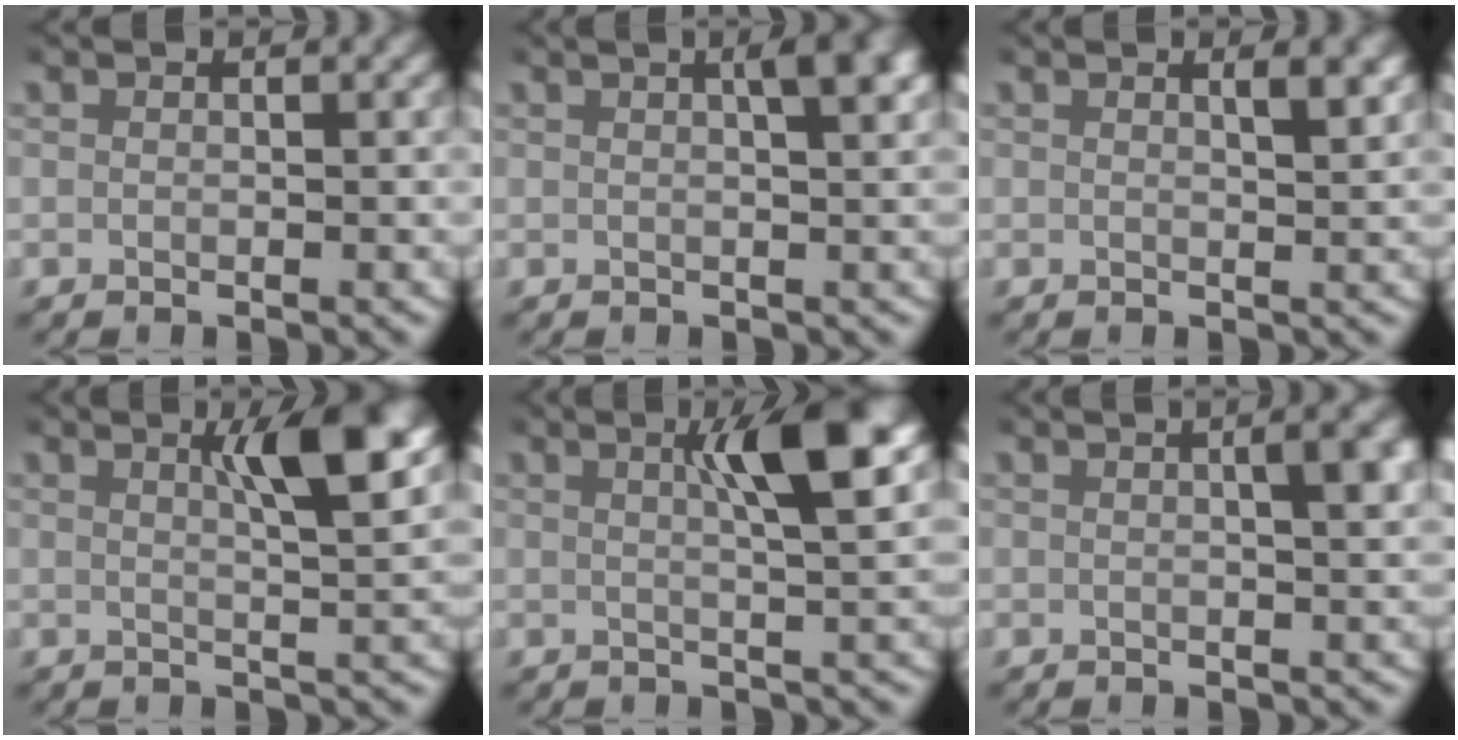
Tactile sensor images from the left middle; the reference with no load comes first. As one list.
[{"total": 4.9, "force": [1.6, 1.6, 4.4], "torque": [-0.051, 0.017, 0.017]}, {"total": 2.0, "force": [1.0, 0.2, 1.7], "torque": [-0.022, -0.002, 0.017]}, {"total": 5.3, "force": [1.9, 0.9, 4.9], "torque": [-0.074, 0.004, 0.027]}, {"total": 6.1, "force": [1.8, 1.0, 5.7], "torque": [-0.086, 0.010, 0.023]}, {"total": 4.1, "force": [1.3, 1.2, 3.6], "torque": [-0.043, 0.016, 0.015]}]